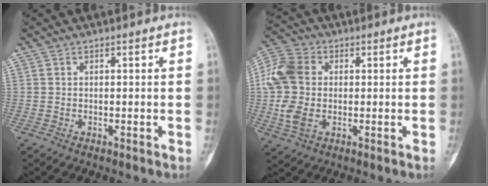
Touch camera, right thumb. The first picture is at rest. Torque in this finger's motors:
{"motor_torque": [1.60, 1.60, 0.62, -0.48, 0.30]}